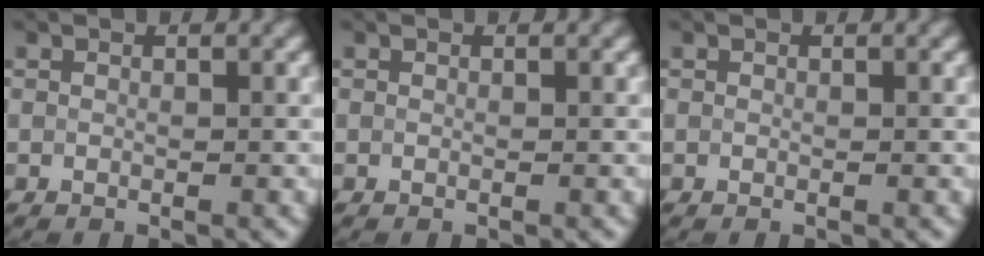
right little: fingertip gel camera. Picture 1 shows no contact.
{"total": 0.0}
{"total": 0.0}